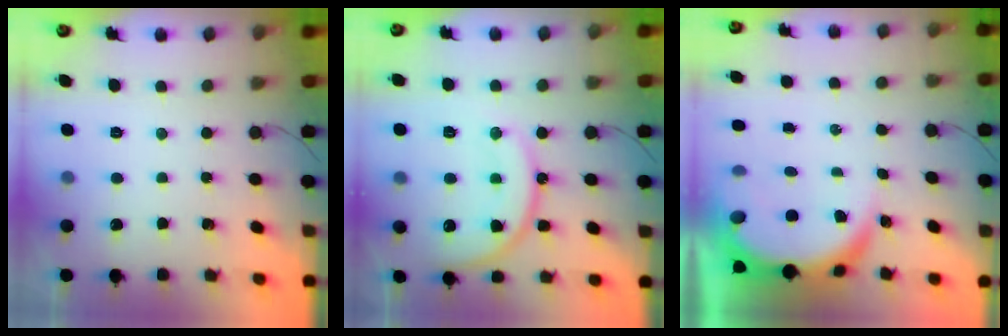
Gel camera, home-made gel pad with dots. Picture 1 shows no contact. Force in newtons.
{"total": 16.2, "press": 16.1, "slide": 1.8}
{"total": 7.8, "press": 7.7, "slide": 1.0}